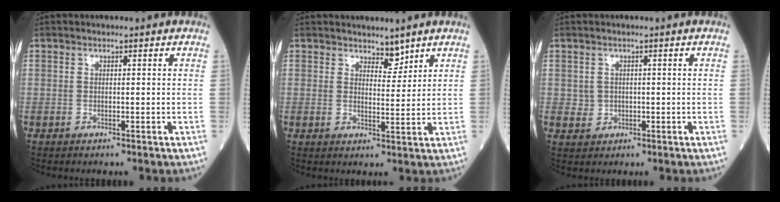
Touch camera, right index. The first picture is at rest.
{"total": 2.7, "force": [2.5, 1.0, 0.4], "torque": [0.000, -0.002, 0.043]}
{"total": 1.8, "force": [0.2, 1.7, 0.4], "torque": [-0.005, 0.003, 0.009]}